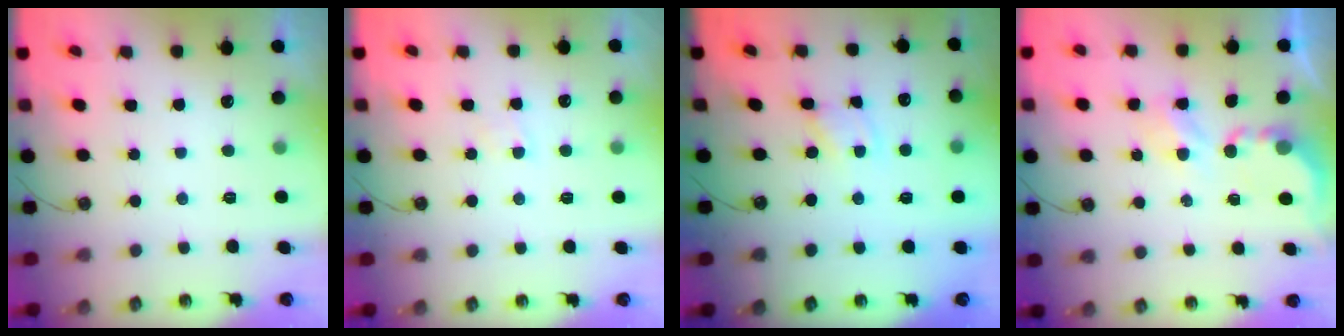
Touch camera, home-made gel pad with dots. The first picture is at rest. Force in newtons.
{"total": 2.8, "press": 2.8, "slide": 0.3}
{"total": 1.5, "press": 1.5, "slide": 0.0}
{"total": 4.0, "press": 4.0, "slide": 0.1}